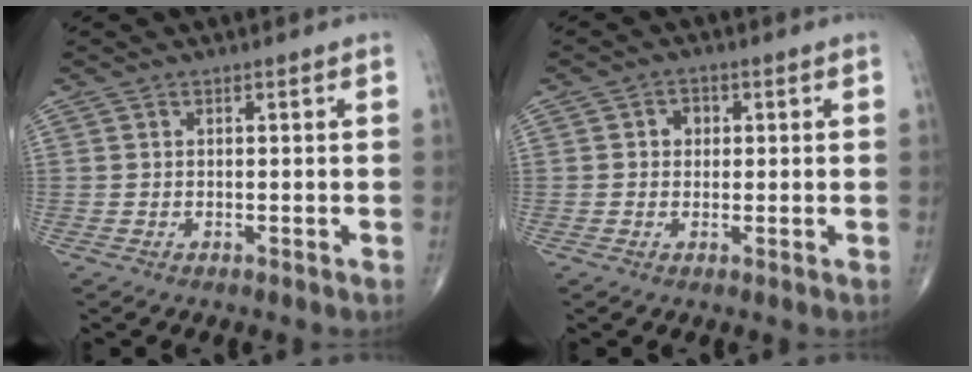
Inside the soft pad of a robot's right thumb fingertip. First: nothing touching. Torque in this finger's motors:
{"motor_torque": [0.47, 0.28, 0.20, 0.08, -0.02]}